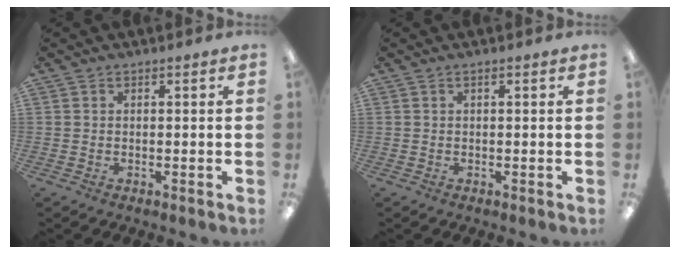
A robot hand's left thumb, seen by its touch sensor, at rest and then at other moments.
{"total": 0.6, "force": [0.2, 0.1, 0.5], "torque": [-0.010, 0.002, 0.004]}